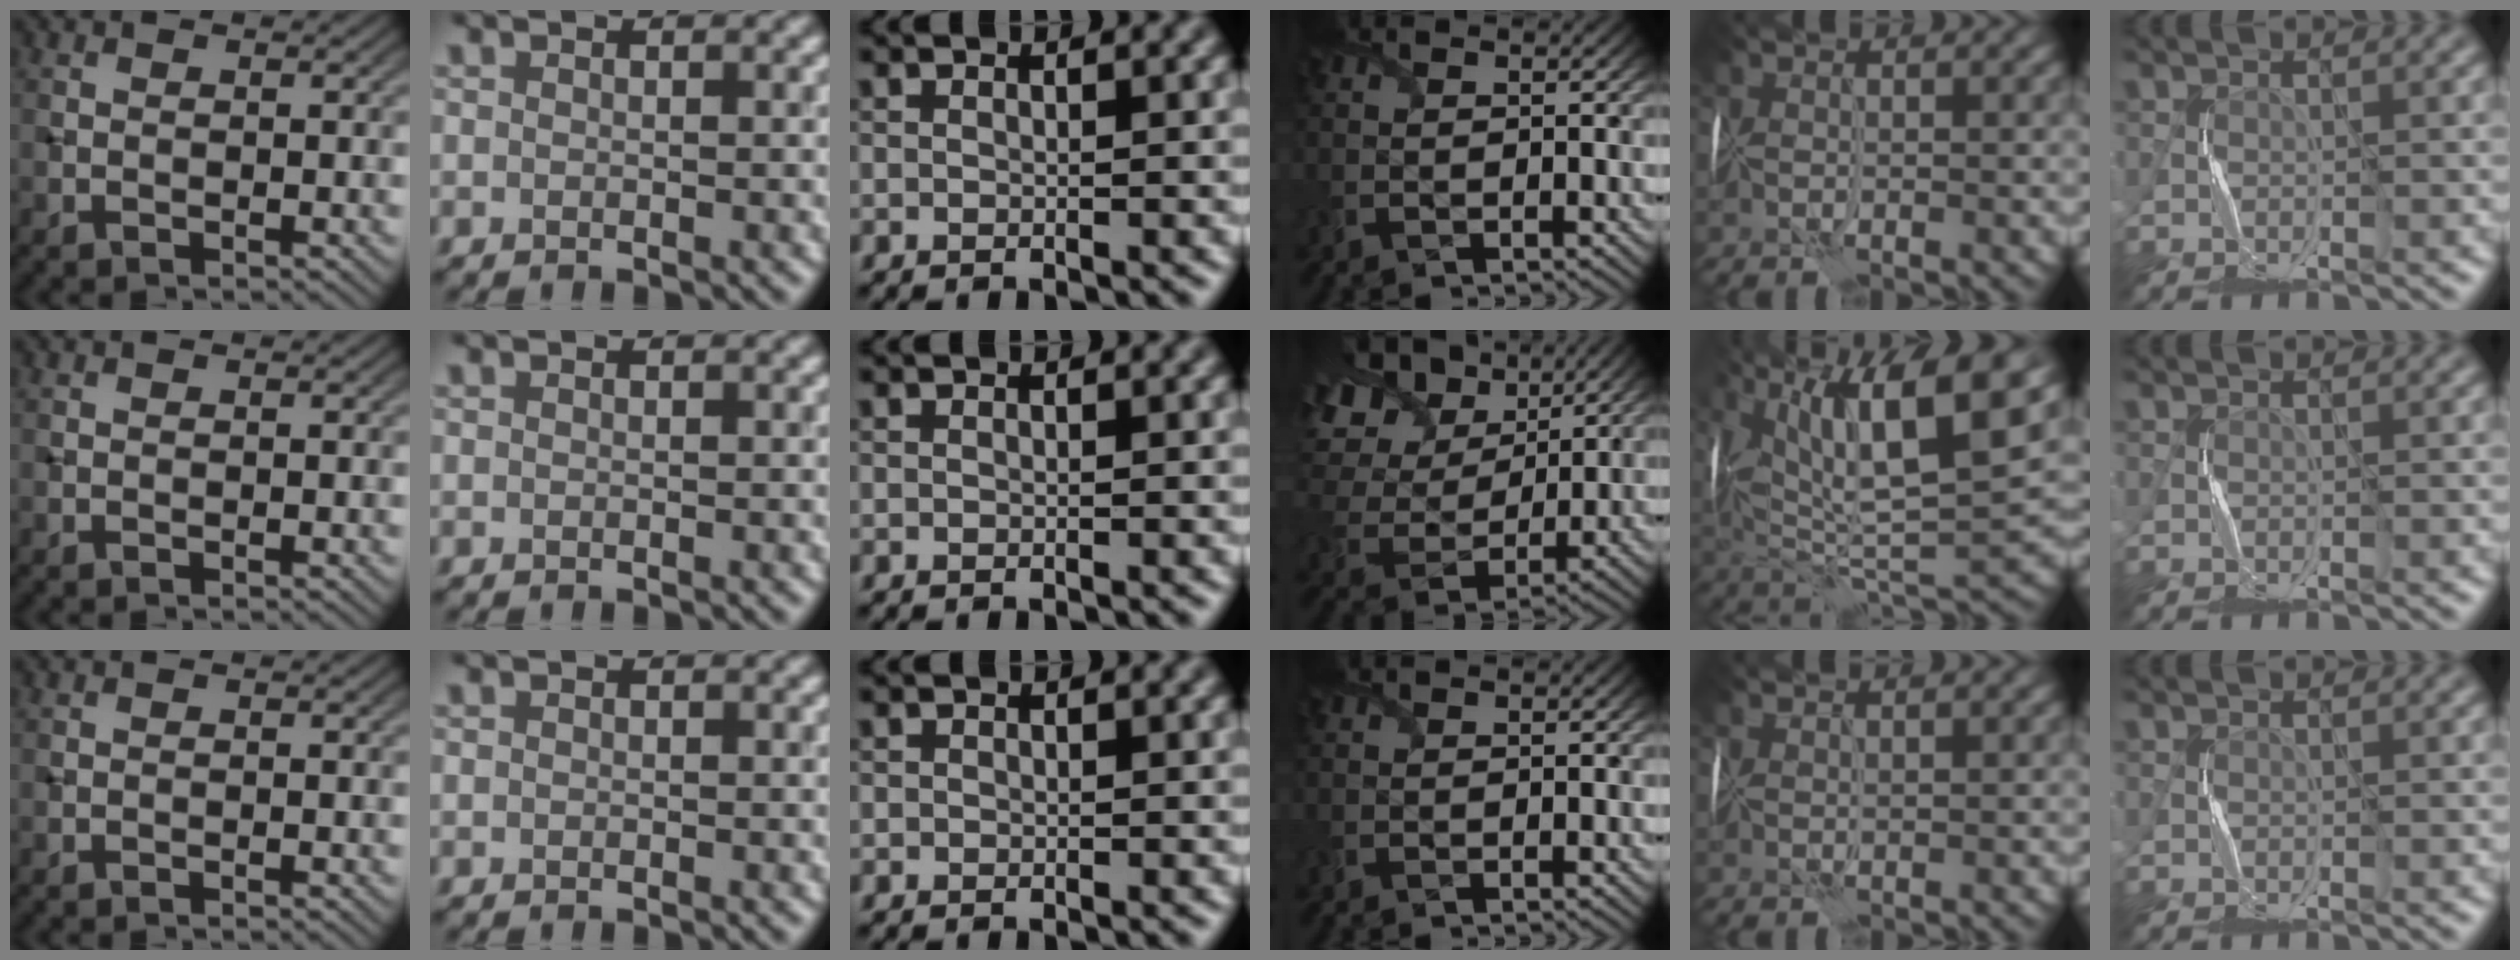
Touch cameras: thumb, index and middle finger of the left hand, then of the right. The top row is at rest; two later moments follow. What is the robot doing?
{"motion": "fold", "object": "tissue"}